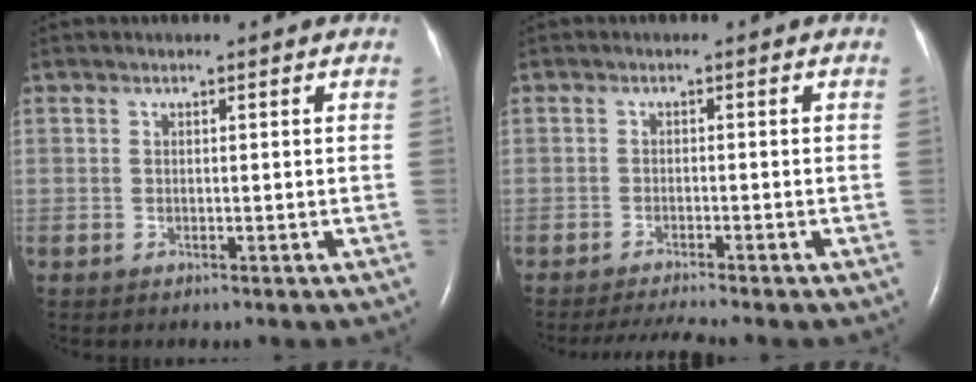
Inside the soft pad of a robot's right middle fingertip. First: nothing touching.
{"total": 4.1, "force": [-3.7, -1.0, 1.5], "torque": [-0.031, -0.016, -0.062]}